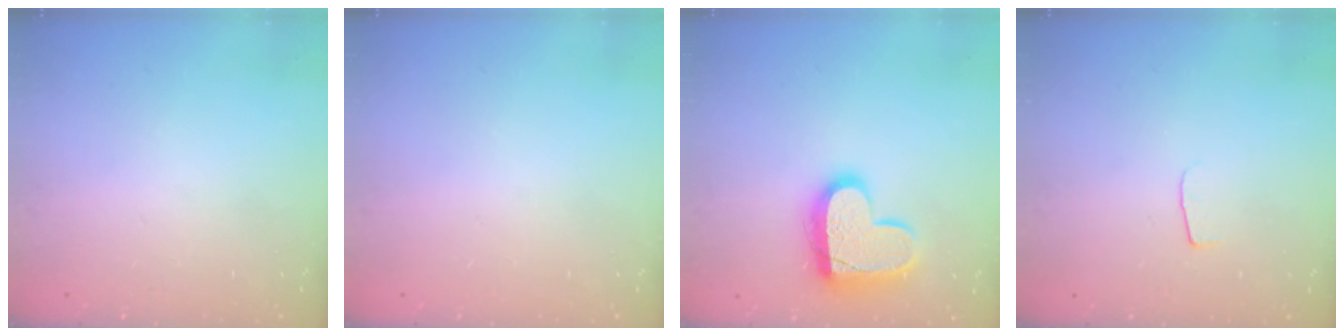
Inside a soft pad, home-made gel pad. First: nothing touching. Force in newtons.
{"total": 0.0}
{"total": 15.7, "press": 15.6, "slide": 1.1}
{"total": 4.3, "press": 4.3, "slide": 0.4}